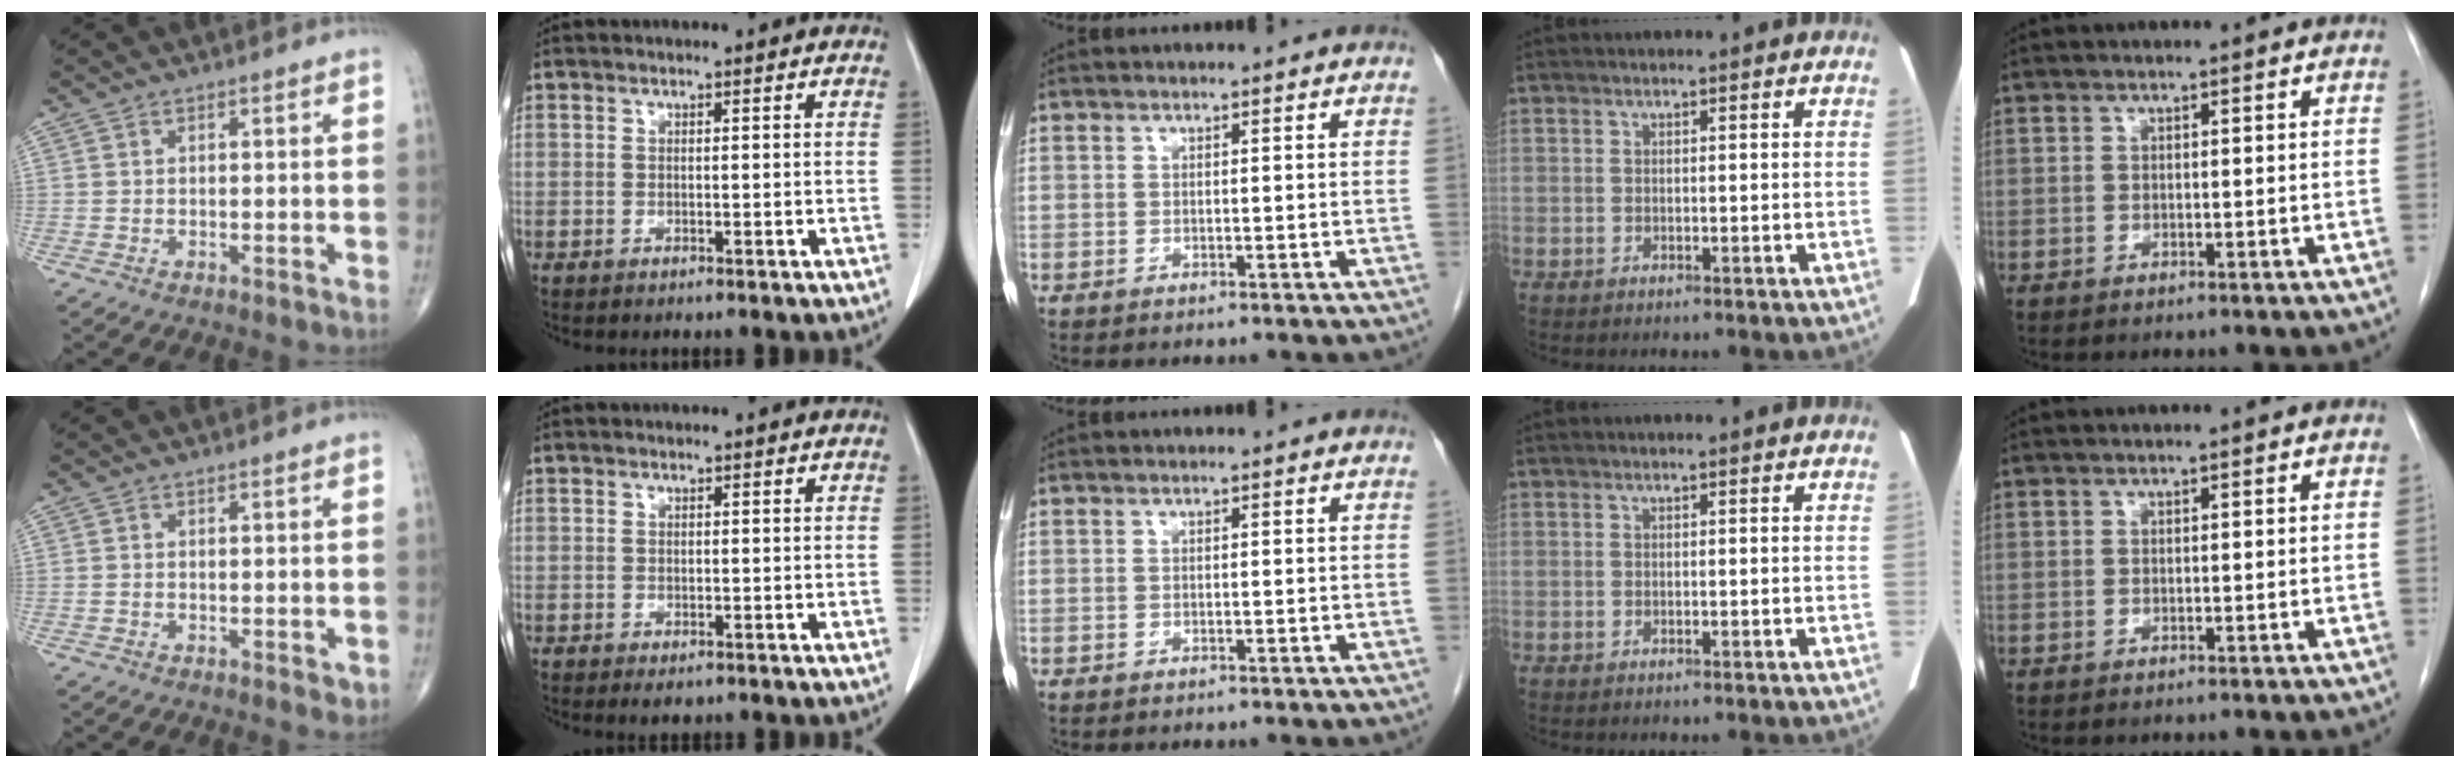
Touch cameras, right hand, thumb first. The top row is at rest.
{"thumb": {"total": 1.6, "force": [-0.5, 0.8, 1.3], "torque": [-0.015, -0.002, -0.008]}, "index": {"total": 1.2, "force": [-0.5, 0.9, 0.6], "torque": [-0.004, 0.002, -0.003]}}